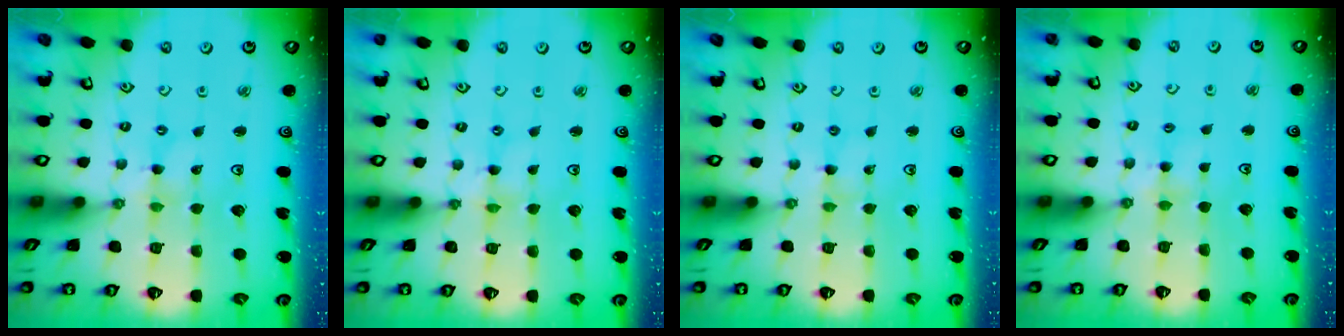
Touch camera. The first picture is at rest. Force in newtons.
{"total": 0.0}
{"total": 1.0, "press": 1.0, "slide": 0.2}
{"total": 5.0, "press": 5.0, "slide": 0.6}